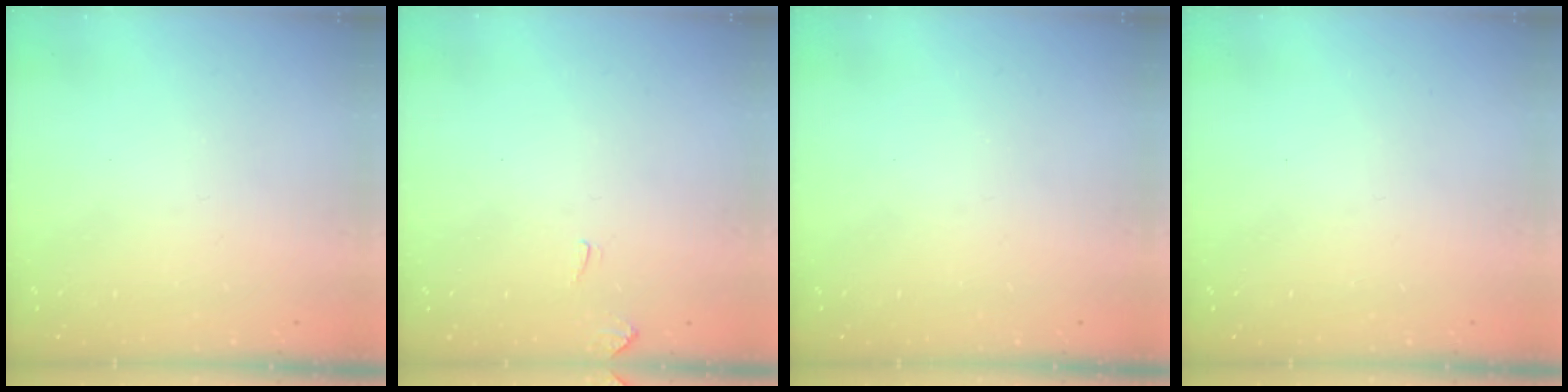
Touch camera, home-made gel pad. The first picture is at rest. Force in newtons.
{"total": 3.7, "press": 3.7, "slide": 0.4}
{"total": 0.0}
{"total": 0.0}